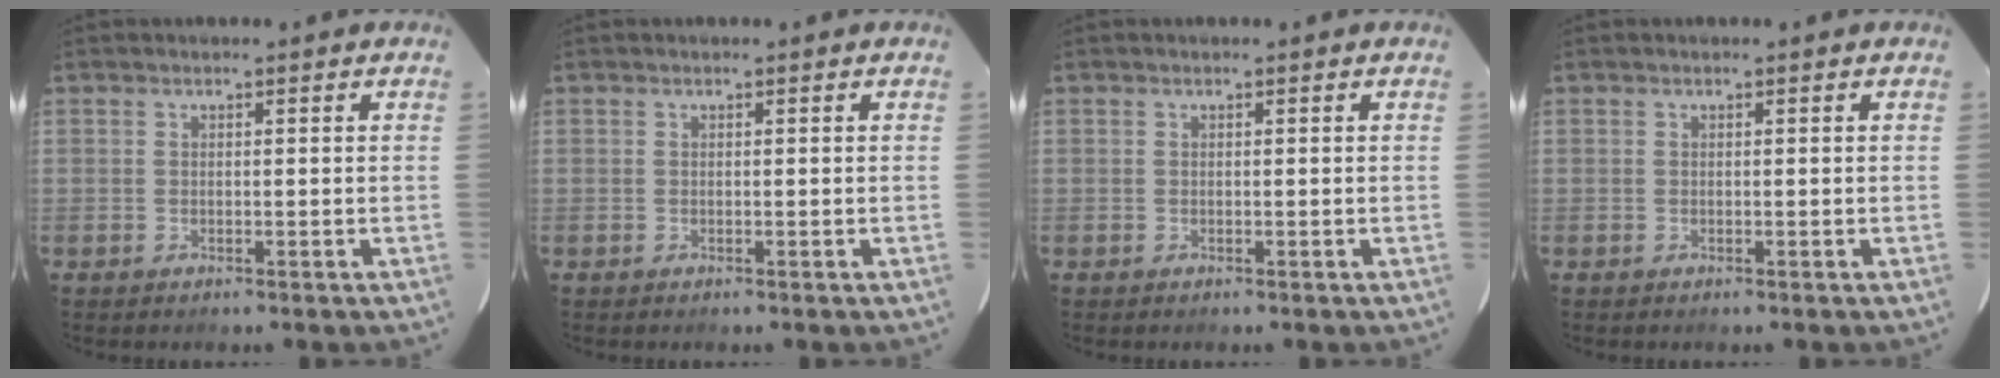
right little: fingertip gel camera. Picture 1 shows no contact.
{"total": 0.0}
{"total": 0.0}
{"total": 0.0}